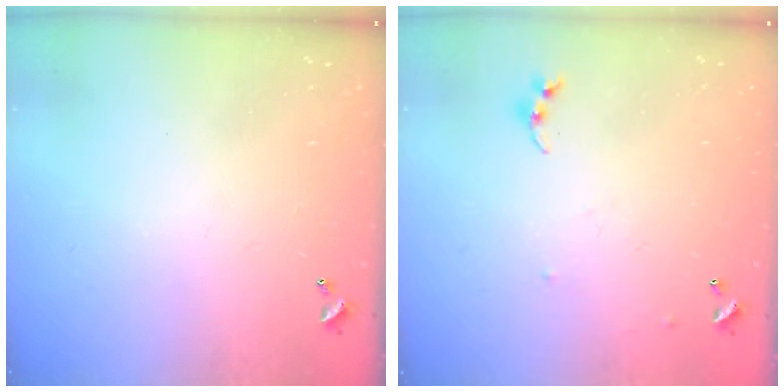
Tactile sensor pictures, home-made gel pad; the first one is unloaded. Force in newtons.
{"total": 5.1, "press": 5.0, "slide": 0.5}